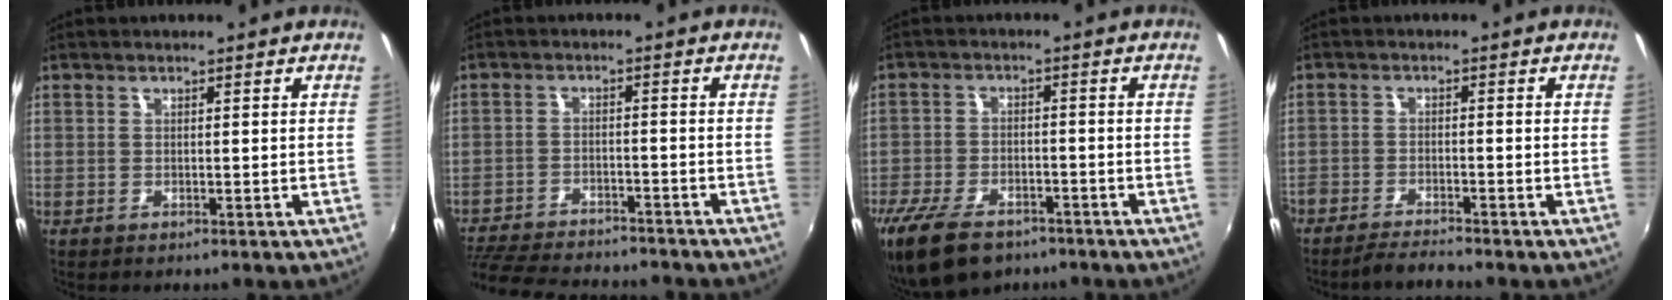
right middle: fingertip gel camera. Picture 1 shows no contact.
{"total": 18.1, "force": [-15.7, 4.9, 7.5], "torque": [-0.168, -0.023, -0.234]}
{"total": 12.9, "force": [-9.3, 6.3, 6.4], "torque": [-0.164, -0.031, -0.163]}
{"total": 4.3, "force": [-4.1, 0.2, 1.3], "torque": [-0.046, -0.014, -0.079]}